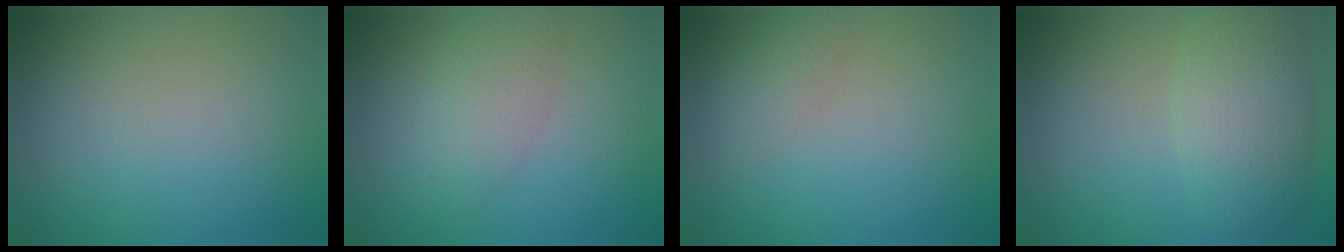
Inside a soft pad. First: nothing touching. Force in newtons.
{"total": 2.9, "press": 2.9, "slide": 0.1}
{"total": 1.4, "press": 1.4, "slide": 0.1}
{"total": 4.8, "press": 4.8, "slide": 0.2}